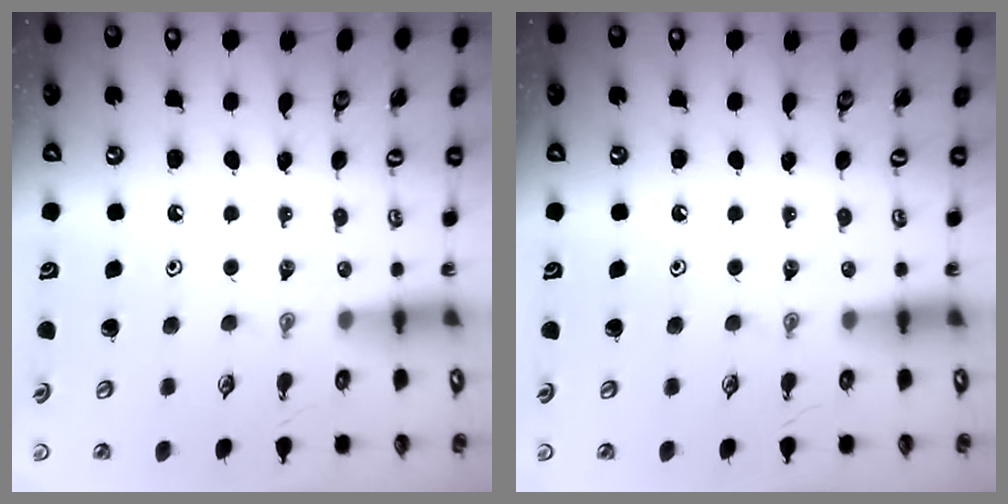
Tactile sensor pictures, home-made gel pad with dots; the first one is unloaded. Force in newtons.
{"total": 0.0}